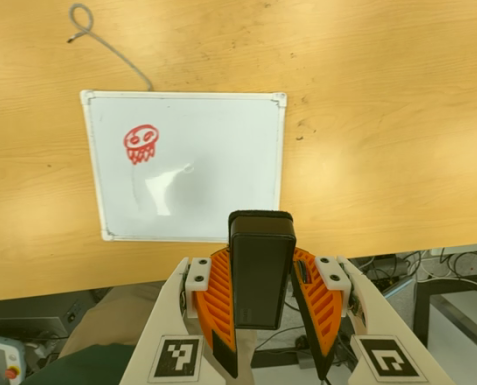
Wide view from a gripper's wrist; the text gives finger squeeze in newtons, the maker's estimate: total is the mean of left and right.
{"total": 6.5, "left": 4.9, "right": 8.1}